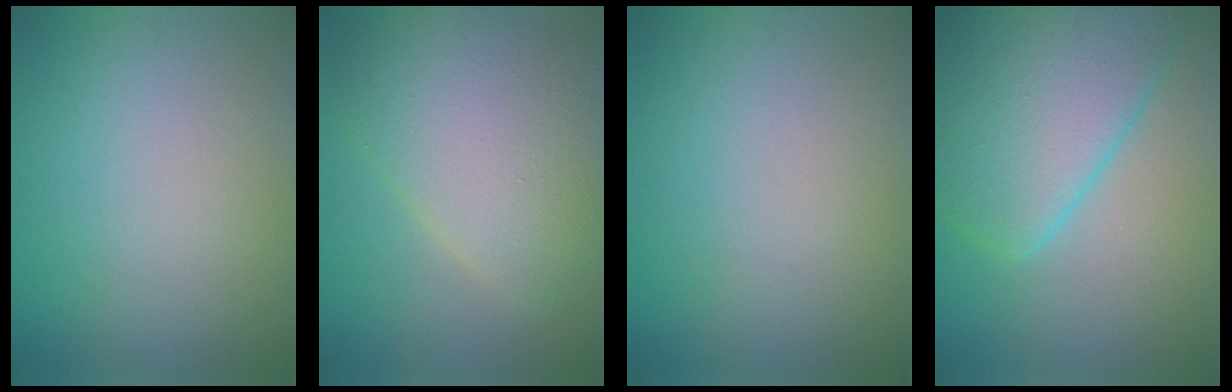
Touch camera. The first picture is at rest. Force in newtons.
{"total": 8.2, "press": 8.2, "slide": 0.5}
{"total": 0.0}
{"total": 10.6, "press": 10.6, "slide": 0.4}